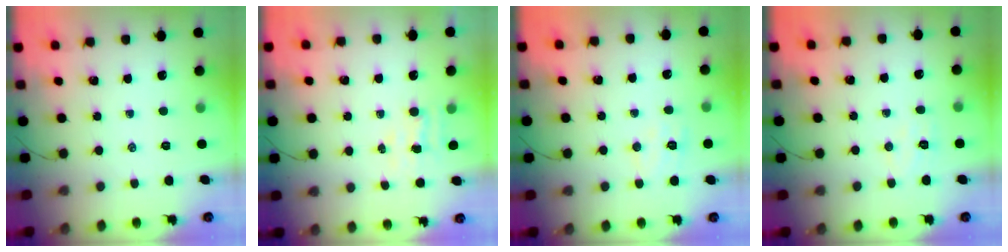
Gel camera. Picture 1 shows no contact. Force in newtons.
{"total": 3.9, "press": 3.7, "slide": 1.0}
{"total": 6.4, "press": 6.4, "slide": 1.1}
{"total": 5.5, "press": 5.4, "slide": 1.2}